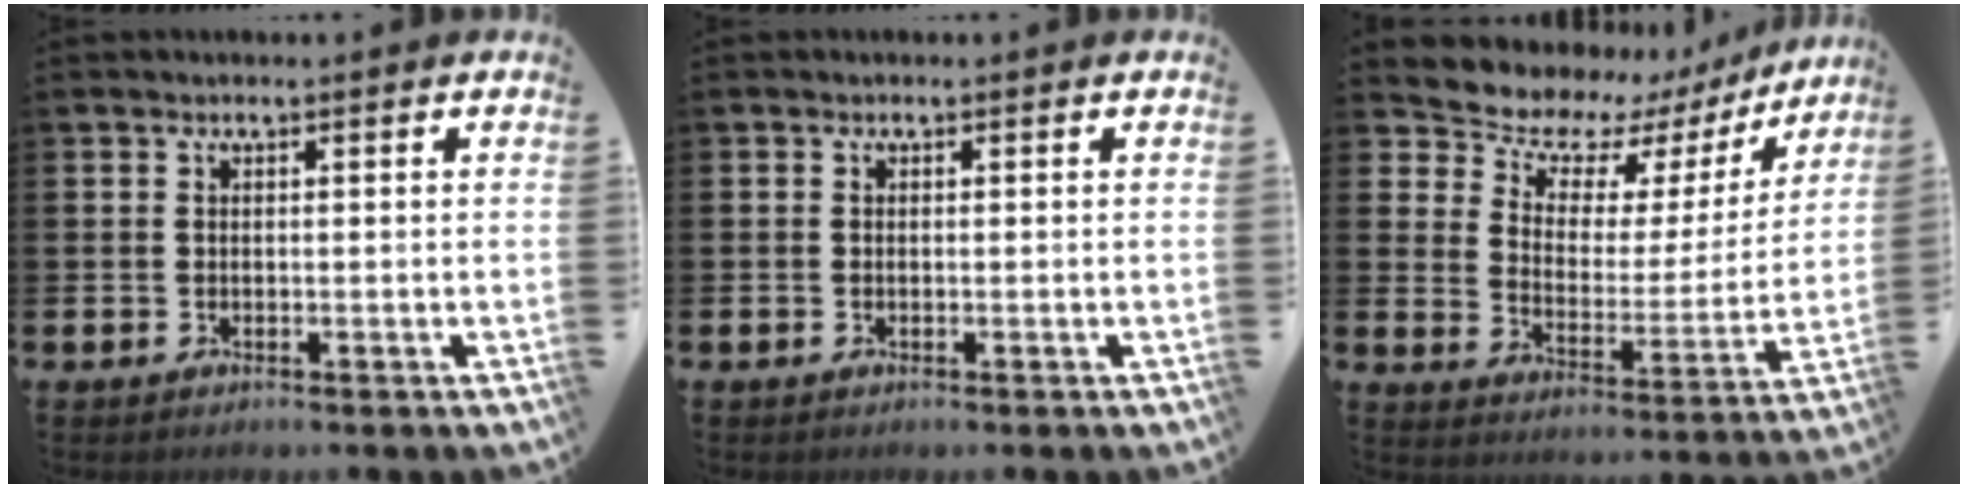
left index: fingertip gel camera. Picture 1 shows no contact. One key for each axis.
{"total": 0.0}
{"total": 9.0, "fx": 7.6, "fy": 4.2, "fz": 2.4, "tx": -0.079, "ty": -0.057, "tz": 0.131}